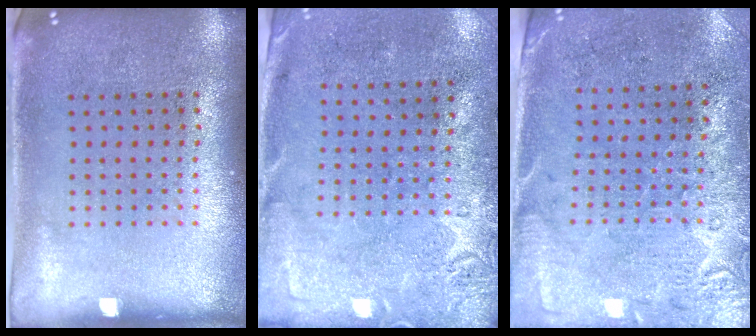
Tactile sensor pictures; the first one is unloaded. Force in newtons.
{"total": 2.8, "press": 2.2, "slide": 1.8}
{"total": 2.7, "press": 2.4, "slide": 1.4}